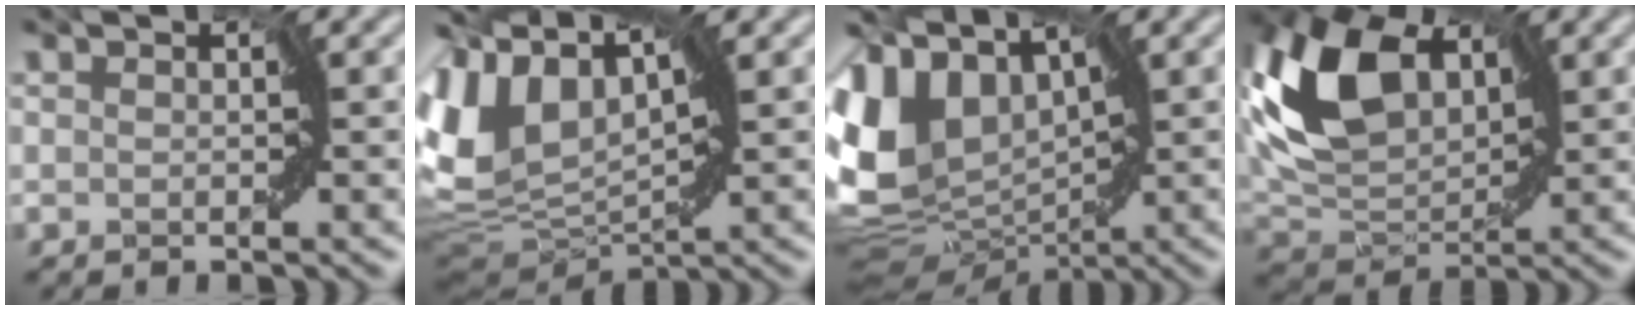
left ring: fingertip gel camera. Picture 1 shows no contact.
{"total": 7.0, "force": [3.5, 4.0, 4.5], "torque": [-0.125, 0.008, 0.080]}
{"total": 8.4, "force": [2.2, 6.0, 5.5], "torque": [-0.159, 0.001, 0.053]}
{"total": 9.6, "force": [2.7, 5.9, 7.0], "torque": [-0.175, 0.016, 0.053]}